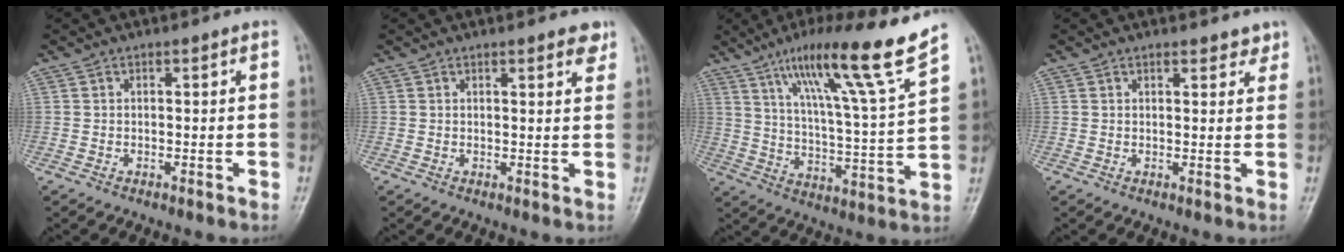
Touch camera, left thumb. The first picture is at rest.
{"total": 3.1, "force": [2.2, 0.8, 2.0], "torque": [-0.012, -0.009, 0.025]}
{"total": 18.0, "force": [12.1, -0.6, 13.3], "torque": [-0.201, -0.062, 0.196]}
{"total": 2.9, "force": [2.4, 1.1, 1.1], "torque": [0.006, -0.011, 0.028]}